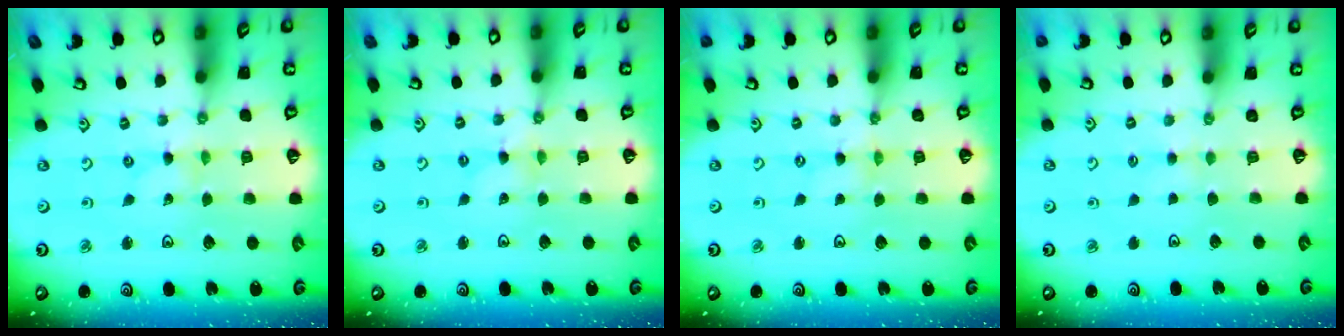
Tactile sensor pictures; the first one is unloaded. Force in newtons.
{"total": 1.5, "press": 1.5, "slide": 0.1}
{"total": 0.0}
{"total": 1.9, "press": 1.9, "slide": 0.4}